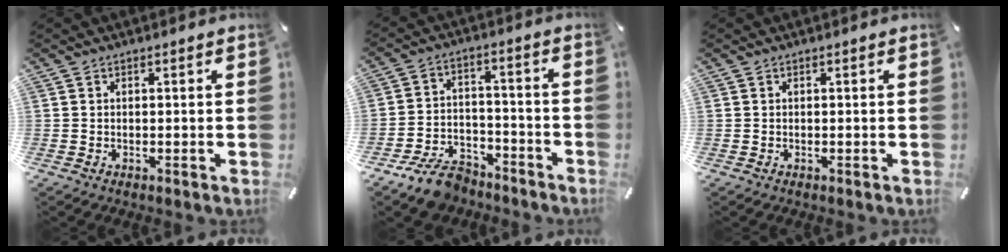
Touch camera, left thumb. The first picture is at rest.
{"total": 9.5, "force": [-7.4, 4.9, 3.6], "torque": [-0.054, 0.051, -0.133]}
{"total": 0.0}